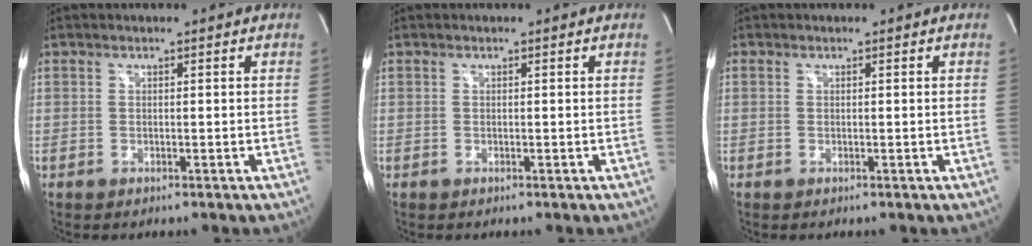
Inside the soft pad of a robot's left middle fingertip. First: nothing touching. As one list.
[{"total": 0.0}, {"total": 0.0}]